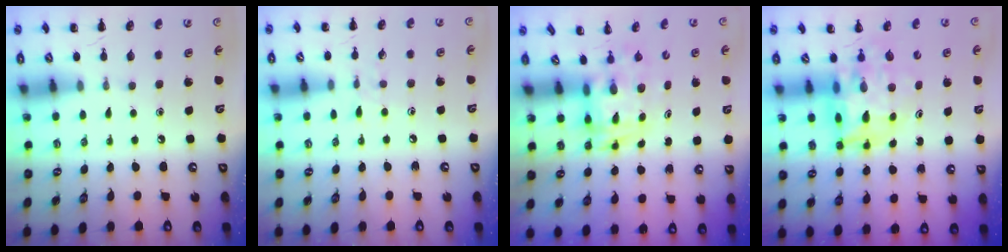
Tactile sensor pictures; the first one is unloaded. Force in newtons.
{"total": 5.2, "press": 4.7, "slide": 2.1}
{"total": 3.4, "press": 3.3, "slide": 0.6}
{"total": 11.1, "press": 10.6, "slide": 3.6}